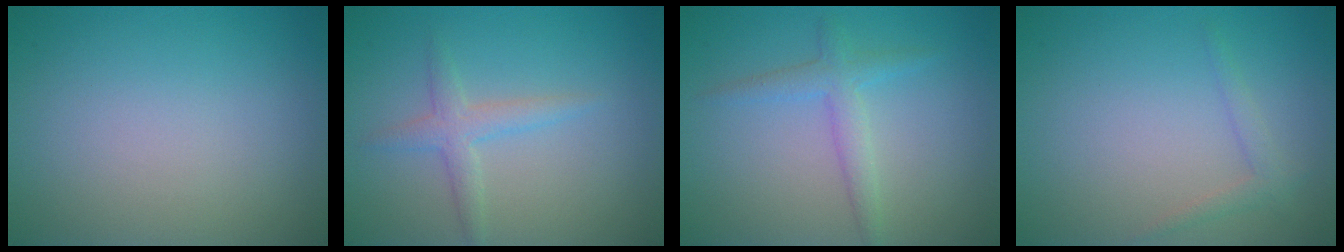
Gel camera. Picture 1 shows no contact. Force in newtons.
{"total": 2.1, "press": 2.1, "slide": 0.1}
{"total": 2.2, "press": 2.2, "slide": 0.1}
{"total": 1.2, "press": 1.2, "slide": 0.1}